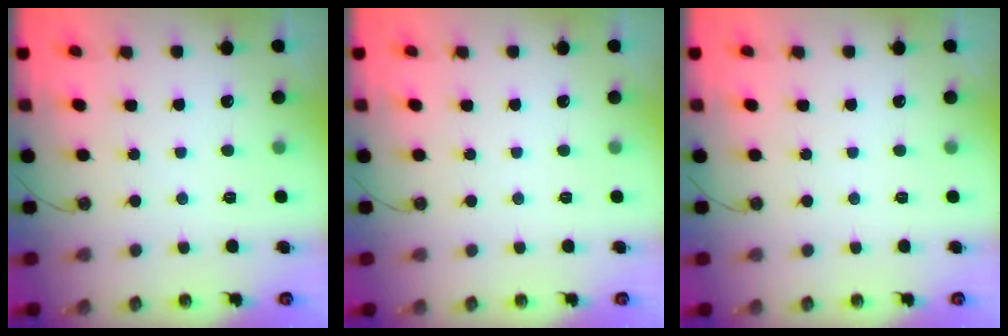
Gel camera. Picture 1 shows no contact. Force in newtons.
{"total": 0.0}
{"total": 0.0}